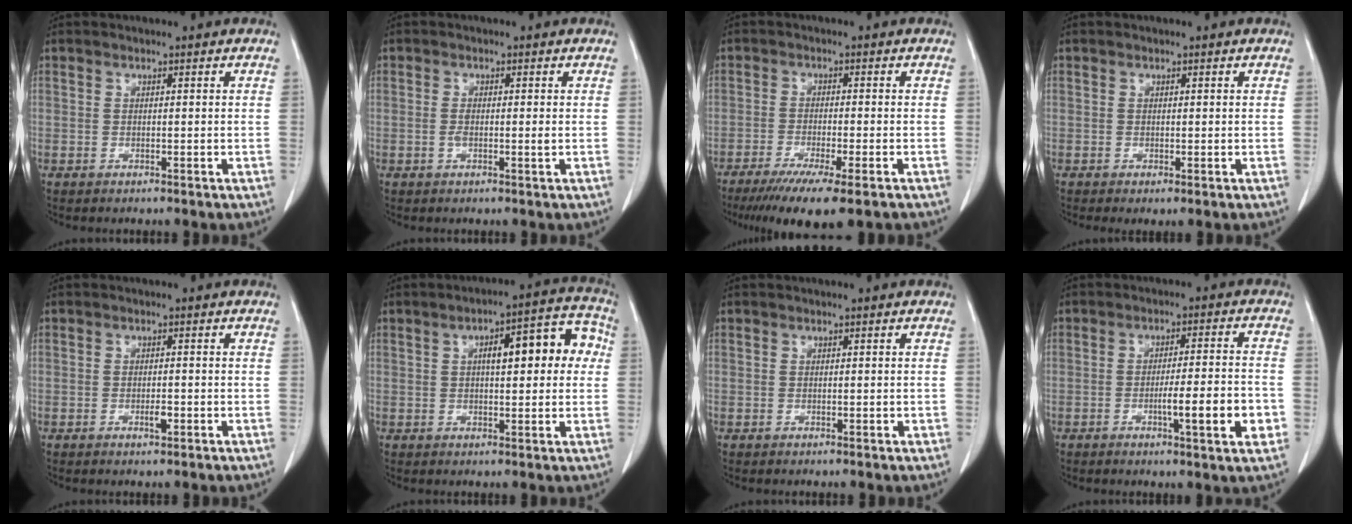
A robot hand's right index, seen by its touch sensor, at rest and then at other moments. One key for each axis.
{"total": 1.9, "fx": -0.2, "fy": 0.4, "fz": 1.8, "tx": -0.036, "ty": -0.001, "tz": -0.003}
{"total": 10.7, "fx": -7.5, "fy": 0.6, "fz": 7.6, "tx": -0.114, "ty": -0.026, "tz": -0.114}
{"total": 1.2, "fx": -0.1, "fy": 0.2, "fz": 1.2, "tx": -0.025, "ty": -0.006, "tz": 0.003}
{"total": 1.5, "fx": -0.6, "fy": 0.5, "fz": 1.3, "tx": -0.024, "ty": -0.001, "tz": -0.008}
{"total": 10.9, "fx": 2.0, "fy": 3.3, "fz": 10.2, "tx": -0.134, "ty": 0.036, "tz": 0.023}
{"total": 0.6, "fx": 0.0, "fy": 0.2, "fz": 0.6, "tx": -0.011, "ty": -0.002, "tz": 0.003}
{"total": 8.9, "fx": -2.7, "fy": 0.5, "fz": 8.5, "tx": -0.121, "ty": -0.004, "tz": -0.039}